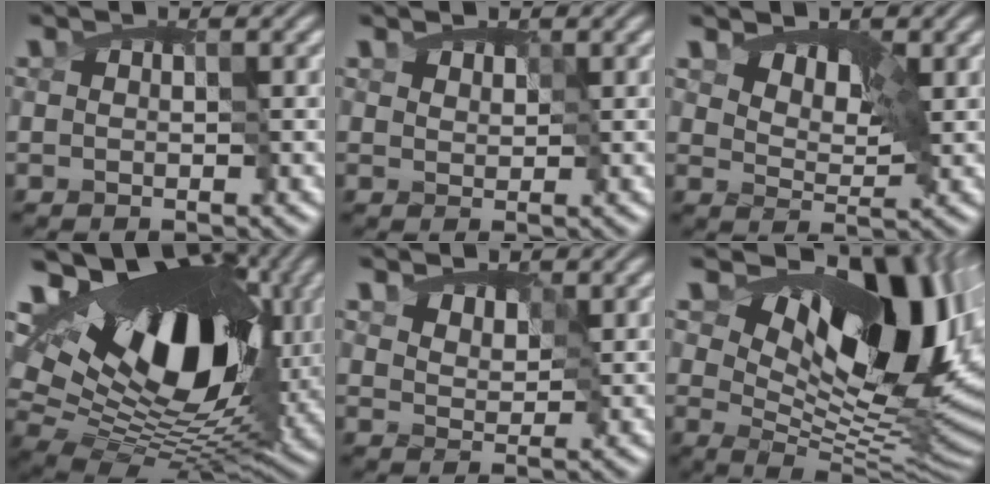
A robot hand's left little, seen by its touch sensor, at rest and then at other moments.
{"total": 1.0, "force": [0.5, 0.8, 0.4], "torque": [-0.021, -0.001, 0.010]}
{"total": 3.1, "force": [1.1, 2.0, 2.0], "torque": [-0.042, -0.004, 0.020]}
{"total": 17.9, "force": [4.4, 10.0, 14.2], "torque": [-0.236, 0.034, 0.068]}
{"total": 1.7, "force": [0.8, 1.2, 0.8], "torque": [-0.027, -0.004, 0.015]}
{"total": 13.8, "force": [4.6, 7.6, 10.5], "torque": [-0.150, 0.004, 0.084]}